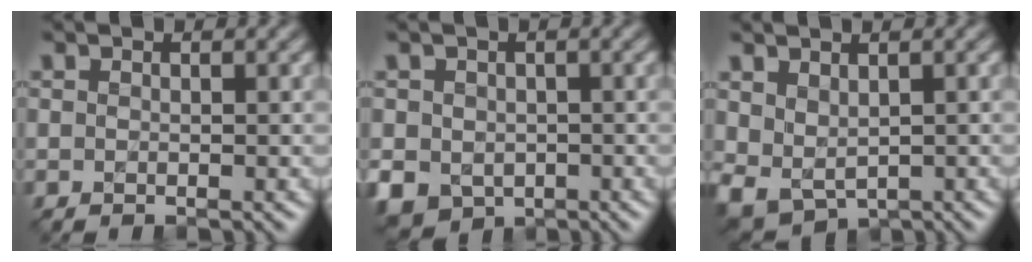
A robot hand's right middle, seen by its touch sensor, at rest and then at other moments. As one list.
[{"total": 5.2, "force": [-1.4, 4.5, 2.3], "torque": [-0.050, -0.016, -0.024]}, {"total": 3.1, "force": [1.0, 2.2, 1.9], "torque": [-0.045, -0.012, 0.026]}]